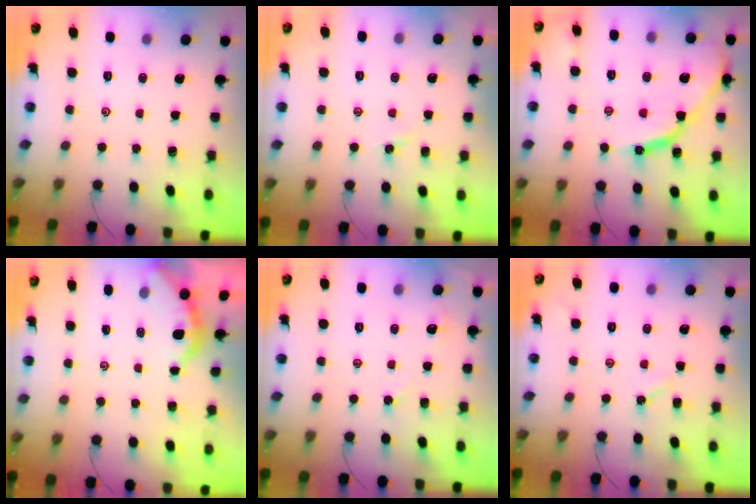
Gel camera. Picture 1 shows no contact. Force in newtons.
{"total": 1.9, "press": 1.8, "slide": 0.3}
{"total": 14.2, "press": 14.2, "slide": 1.0}
{"total": 2.3, "press": 2.3, "slide": 0.5}
{"total": 2.9, "press": 2.8, "slide": 0.3}
{"total": 2.6, "press": 2.5, "slide": 0.3}